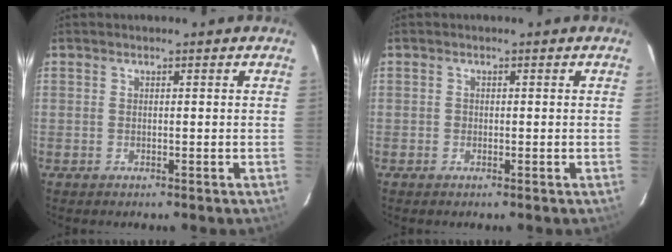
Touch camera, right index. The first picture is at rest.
{"total": 0.5, "force": [-0.3, 0.5, 0.0], "torque": [0.003, 0.000, -0.004]}